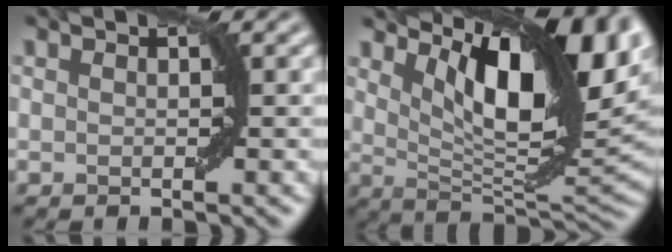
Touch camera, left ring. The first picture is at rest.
{"total": 13.8, "force": [5.6, 5.0, 11.5], "torque": [-0.167, 0.002, 0.098]}